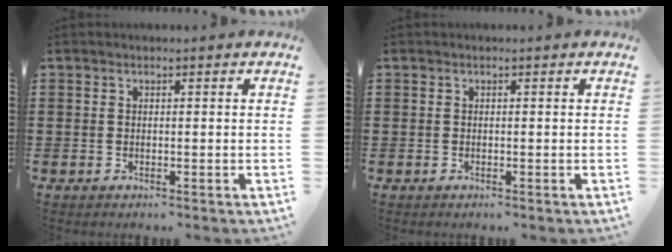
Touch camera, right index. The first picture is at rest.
{"total": 0.0}